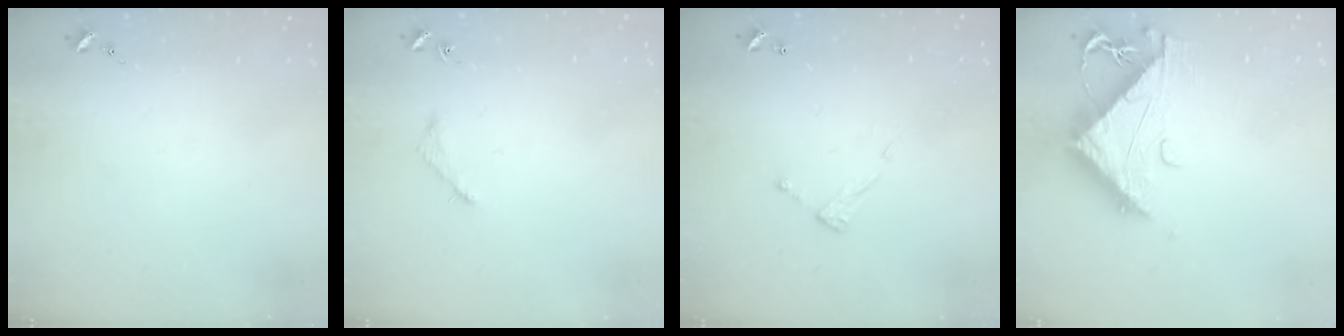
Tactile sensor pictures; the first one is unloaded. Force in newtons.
{"total": 3.0, "press": 3.0, "slide": 0.4}
{"total": 6.4, "press": 6.4, "slide": 0.2}
{"total": 10.1, "press": 10.0, "slide": 1.0}